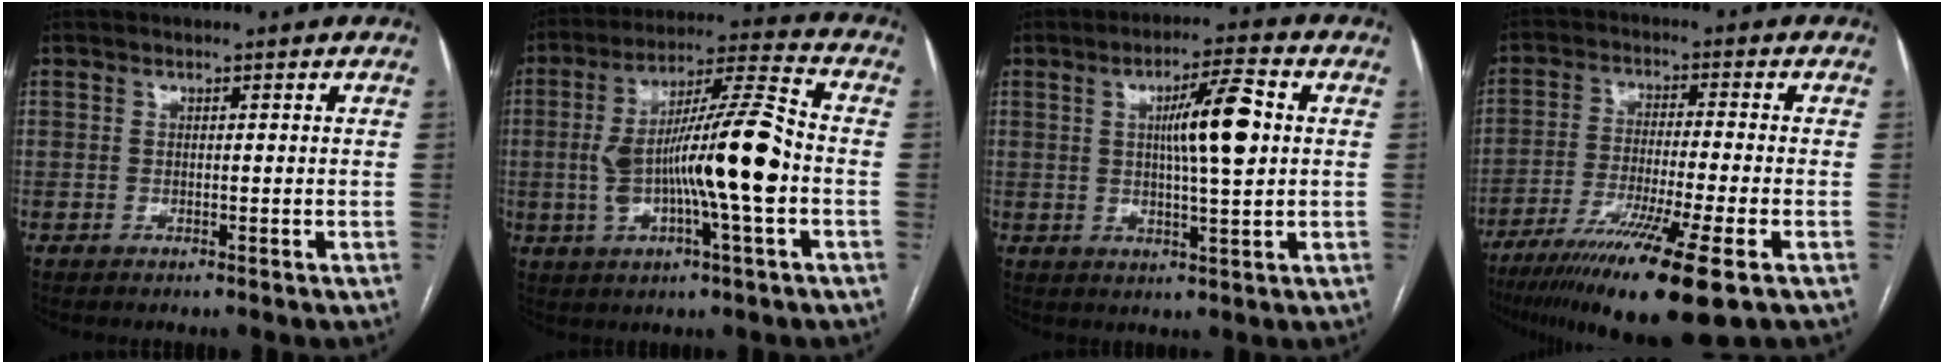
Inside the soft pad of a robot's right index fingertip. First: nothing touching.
{"total": 15.4, "force": [-1.9, 1.1, 15.2], "torque": [-0.273, 0.016, -0.032]}
{"total": 8.9, "force": [1.5, 0.7, 8.8], "torque": [-0.144, 0.007, 0.025]}
{"total": 16.2, "force": [-10.0, -0.4, 12.6], "torque": [-0.206, -0.045, -0.169]}